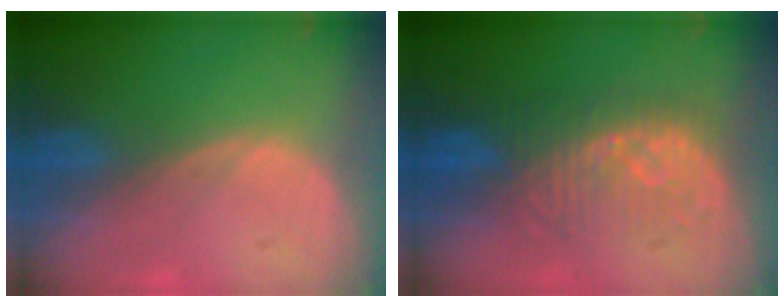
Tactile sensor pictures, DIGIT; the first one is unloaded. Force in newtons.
{"total": 8.2, "press": 8.2, "slide": 0.5}